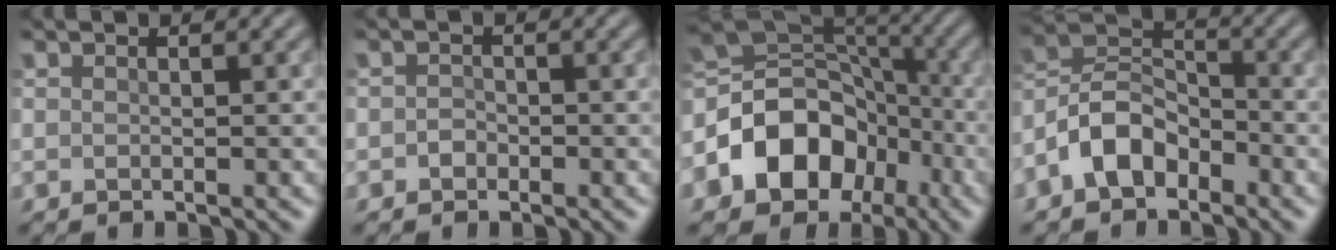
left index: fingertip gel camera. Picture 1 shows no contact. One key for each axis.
{"total": 0.9, "fx": -0.7, "fy": 0.5, "fz": 0.1, "tx": -0.003, "ty": -0.005, "tz": -0.011}
{"total": 9.7, "fx": -4.0, "fy": 7.3, "fz": 5.0, "tx": -0.074, "ty": 0.008, "tz": -0.074}
{"total": 5.2, "fx": -3.4, "fy": 2.9, "fz": 2.6, "tx": -0.052, "ty": 0.010, "tz": -0.071}